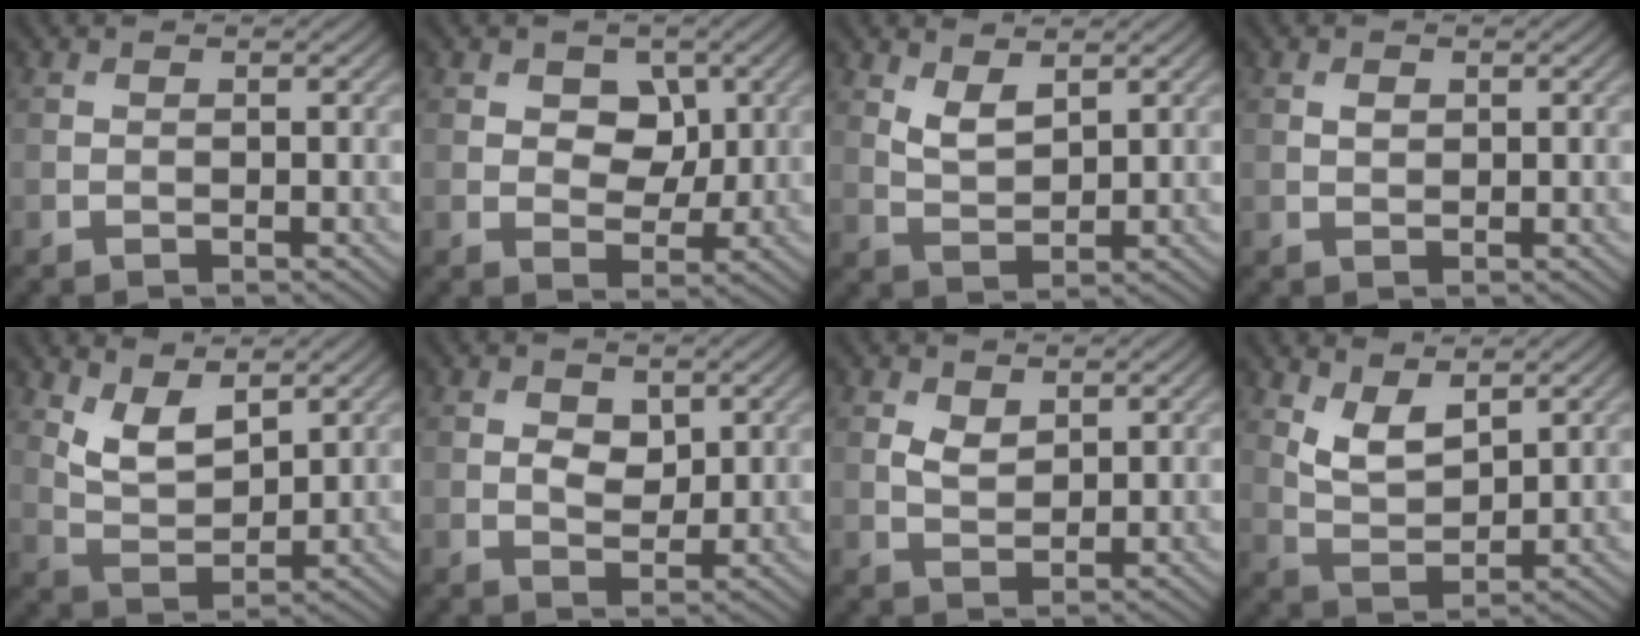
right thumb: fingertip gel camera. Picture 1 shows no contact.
{"total": 4.8, "force": [1.4, 3.4, 3.0], "torque": [-0.045, -0.007, 0.012]}
{"total": 3.2, "force": [2.0, 1.4, 2.1], "torque": [-0.049, -0.010, 0.046]}
{"total": 1.0, "force": [0.4, 0.6, 0.6], "torque": [-0.012, -0.001, 0.008]}
{"total": 5.7, "force": [3.6, 2.5, 3.7], "torque": [-0.083, -0.012, 0.073]}
{"total": 2.9, "force": [1.0, 1.9, 1.9], "torque": [-0.040, -0.006, 0.017]}
{"total": 2.5, "force": [1.2, 1.5, 1.6], "torque": [-0.038, -0.004, 0.027]}
{"total": 5.0, "force": [3.2, 2.2, 3.3], "torque": [-0.077, -0.011, 0.066]}